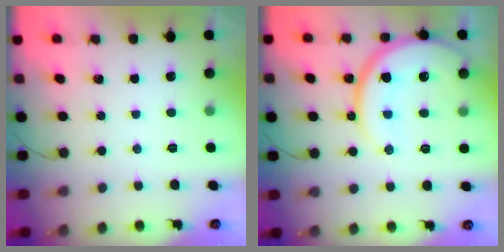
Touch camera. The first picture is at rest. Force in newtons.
{"total": 14.7, "press": 14.6, "slide": 1.4}